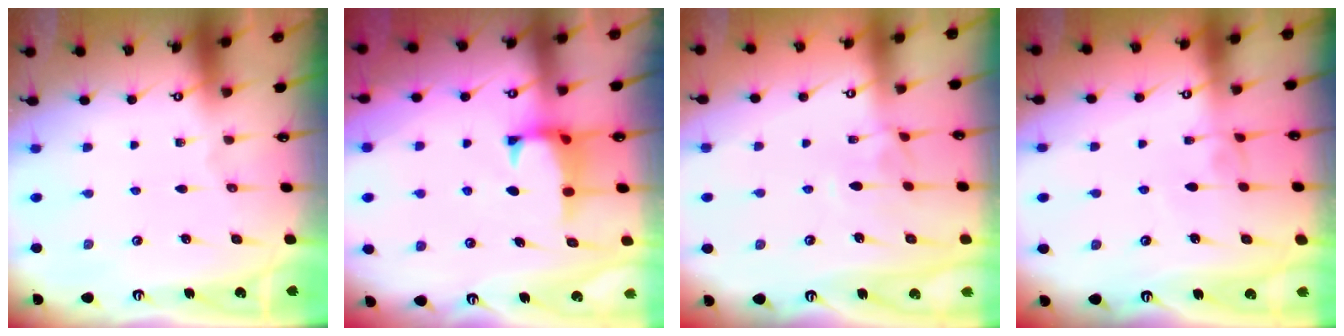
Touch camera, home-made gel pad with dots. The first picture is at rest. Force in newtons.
{"total": 0.8, "press": 0.1, "slide": 0.8}
{"total": 2.5, "press": 2.4, "slide": 0.6}
{"total": 1.5, "press": 1.4, "slide": 0.5}